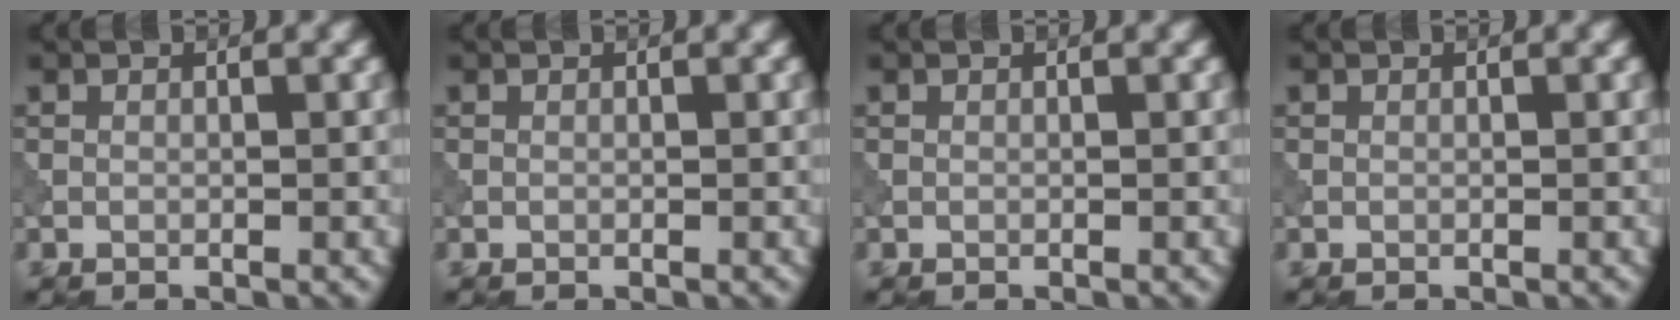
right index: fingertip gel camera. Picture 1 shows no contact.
{"total": 0.0}
{"total": 0.0}
{"total": 0.0}